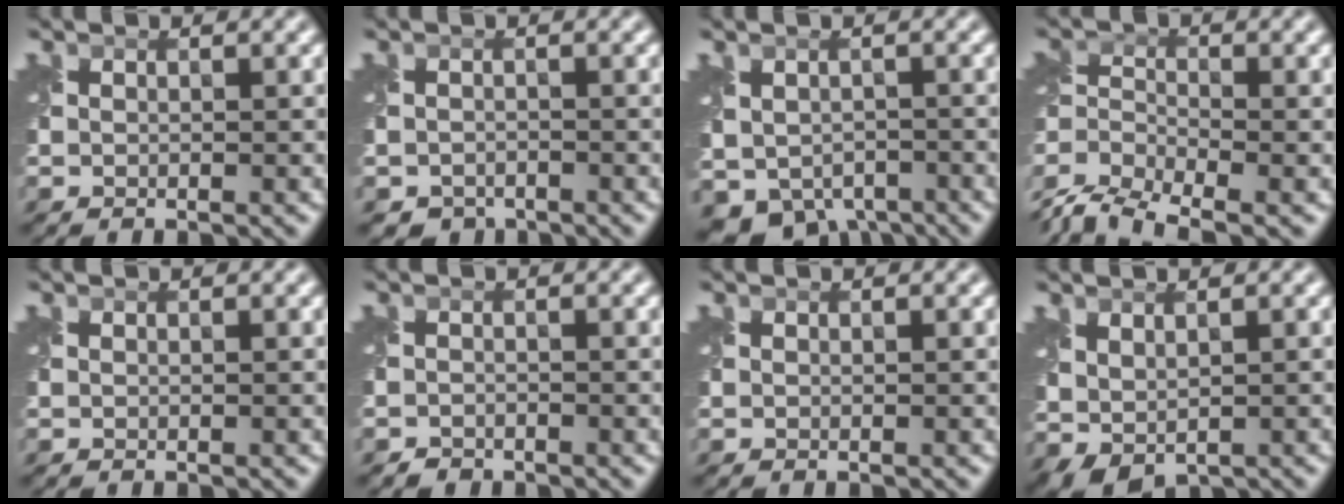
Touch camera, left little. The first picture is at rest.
{"total": 1.9, "force": [-1.5, 1.2, 0.3], "torque": [0.000, -0.011, -0.030]}
{"total": 6.0, "force": [-3.2, 4.2, 2.8], "torque": [-0.045, -0.028, -0.040]}
{"total": 7.6, "force": [-5.8, 2.9, 4.0], "torque": [-0.078, -0.014, -0.117]}
{"total": 0.0}
{"total": 1.0, "force": [-0.9, 0.4, -0.1], "torque": [0.005, -0.001, -0.019]}
{"total": 0.0}
{"total": 2.7, "force": [0.4, 1.7, 2.0], "torque": [-0.046, -0.002, 0.014]}